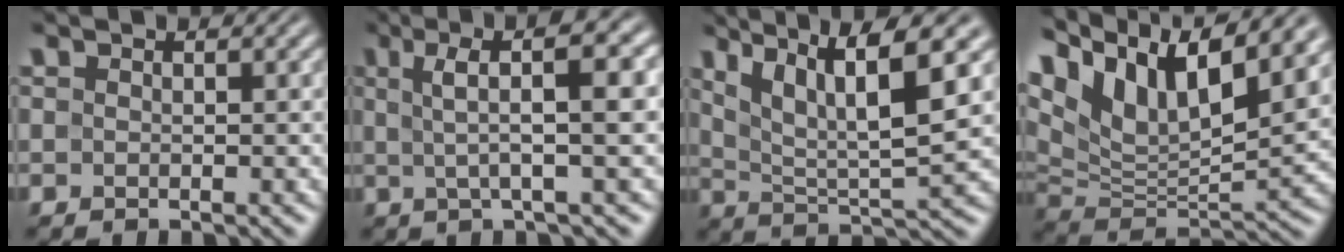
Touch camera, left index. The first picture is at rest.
{"total": 6.9, "force": [1.7, 1.4, 6.5], "torque": [-0.095, 0.018, 0.023]}
{"total": 9.8, "force": [4.8, 2.3, 8.2], "torque": [-0.145, 0.004, 0.090]}
{"total": 14.3, "force": [8.9, 5.7, 9.6], "torque": [-0.188, 0.035, 0.153]}